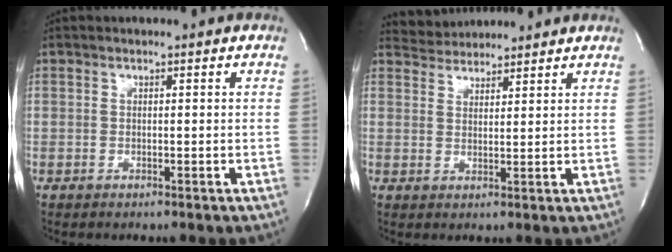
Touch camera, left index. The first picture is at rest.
{"total": 5.1, "force": [5.0, 1.0, 0.0], "torque": [-0.005, 0.027, 0.081]}